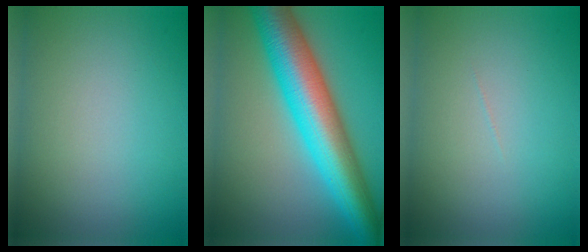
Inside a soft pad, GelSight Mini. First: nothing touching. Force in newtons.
{"total": 11.4, "press": 11.4, "slide": 0.2}
{"total": 0.0}